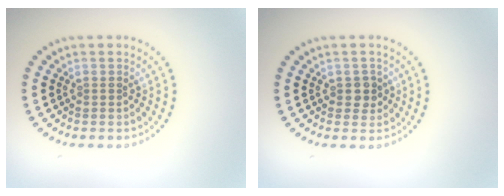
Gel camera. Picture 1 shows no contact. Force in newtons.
{"total": 1.4, "press": 1.3, "slide": 0.5}